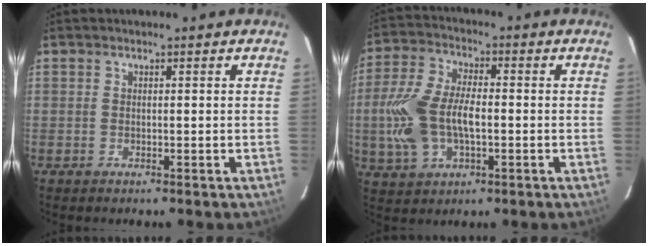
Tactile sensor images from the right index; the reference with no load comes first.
{"total": 13.8, "force": [-1.7, 7.7, 11.3], "torque": [-0.247, 0.007, -0.029]}